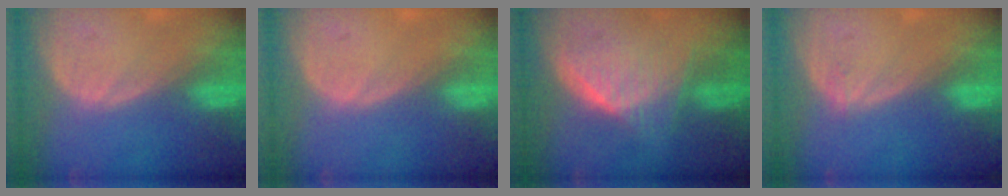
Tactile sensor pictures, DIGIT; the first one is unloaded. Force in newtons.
{"total": 0.6, "press": 0.1, "slide": 0.6}
{"total": 5.9, "press": 5.9, "slide": 0.6}
{"total": 0.5, "press": 0.5, "slide": 0.2}